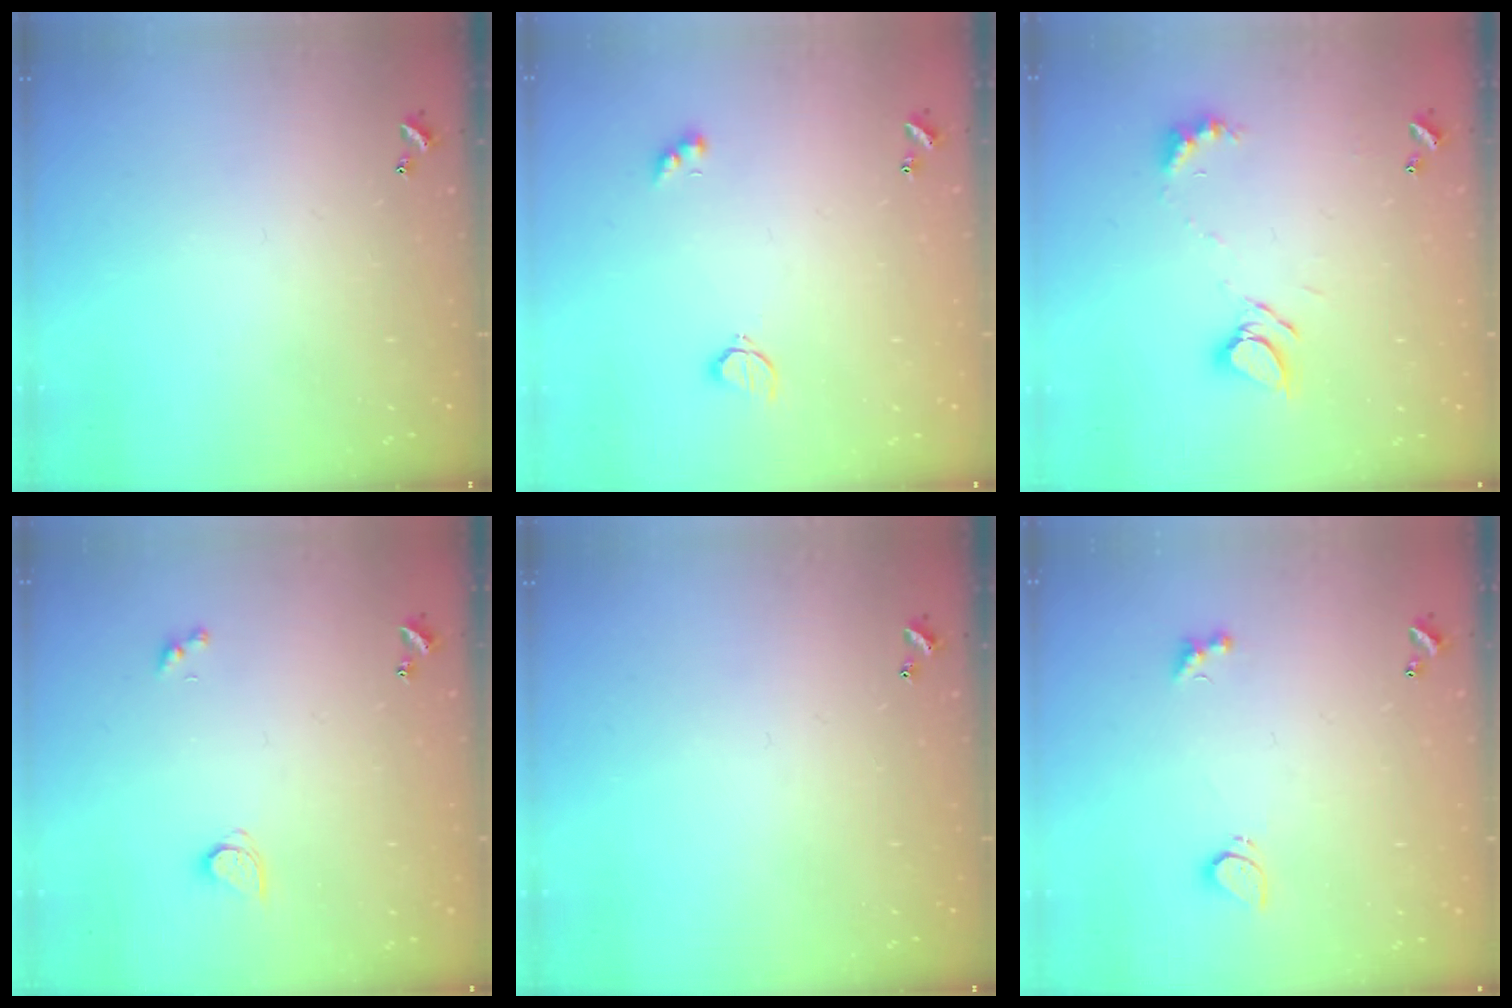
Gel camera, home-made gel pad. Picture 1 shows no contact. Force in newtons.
{"total": 2.6, "press": 2.6, "slide": 0.5}
{"total": 7.0, "press": 7.0, "slide": 0.8}
{"total": 2.6, "press": 2.6, "slide": 0.3}
{"total": 0.0}
{"total": 2.2, "press": 2.1, "slide": 0.6}